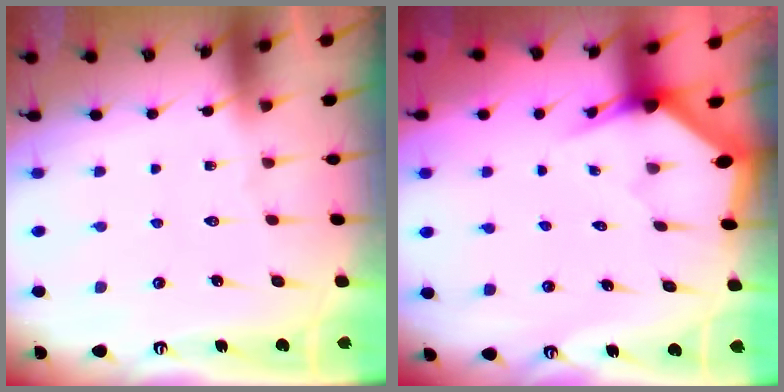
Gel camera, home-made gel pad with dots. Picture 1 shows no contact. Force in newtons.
{"total": 2.8, "press": 2.8, "slide": 0.1}